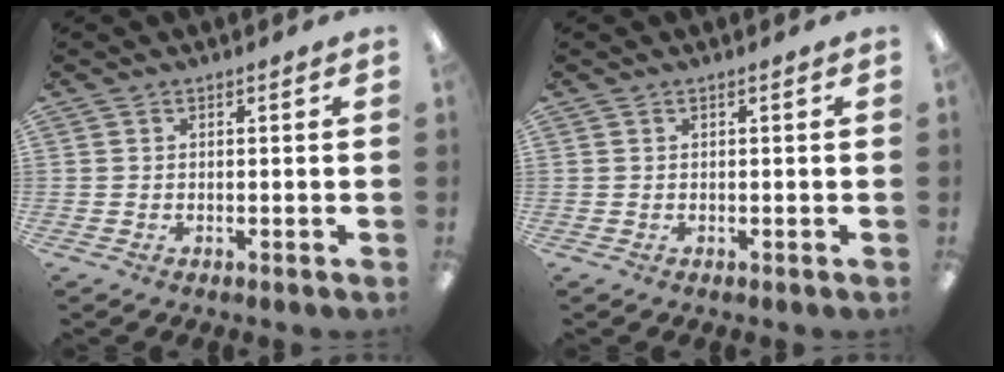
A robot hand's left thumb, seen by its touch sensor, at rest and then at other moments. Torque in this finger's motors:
{"motor_torque": [0.00, 0.00, -0.04, -0.04, 0.00]}